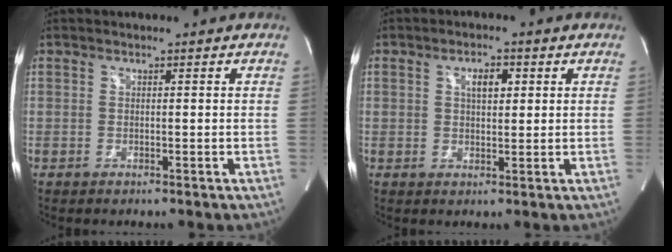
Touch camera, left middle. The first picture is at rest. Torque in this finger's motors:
{"motor_torque": [0.68, -0.47, 0.42, 0.06]}